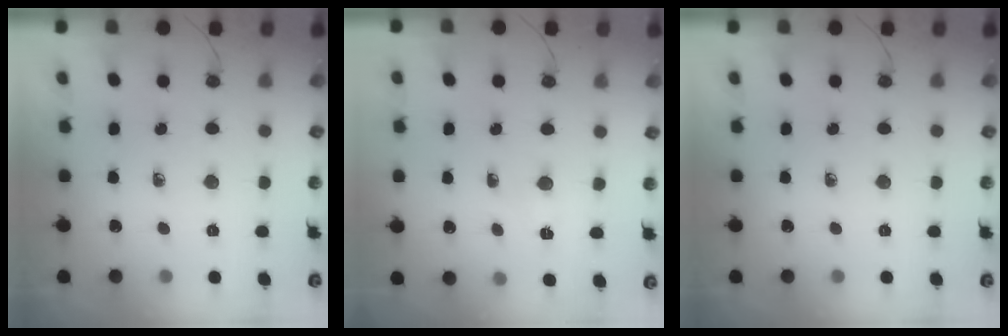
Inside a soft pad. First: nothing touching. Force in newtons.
{"total": 2.6, "press": 2.1, "slide": 1.4}
{"total": 0.0}